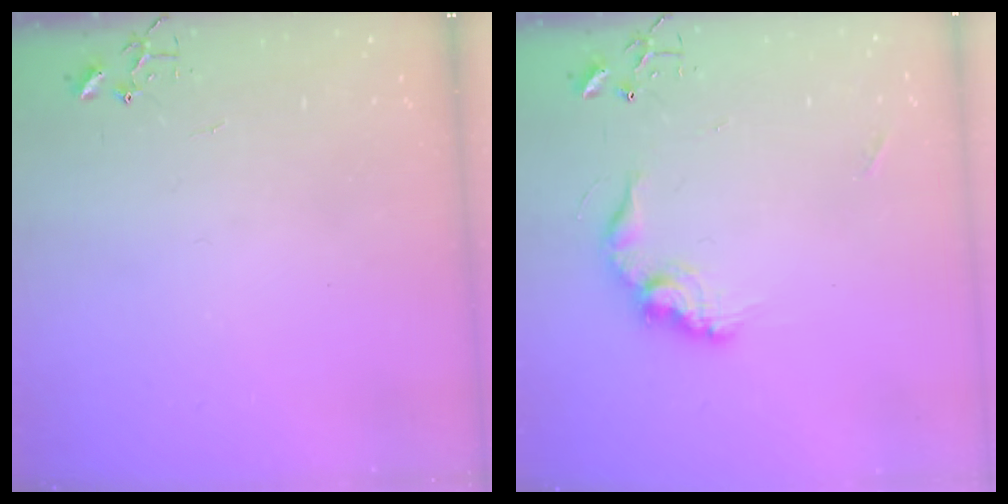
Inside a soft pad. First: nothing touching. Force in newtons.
{"total": 12.6, "press": 12.6, "slide": 0.7}